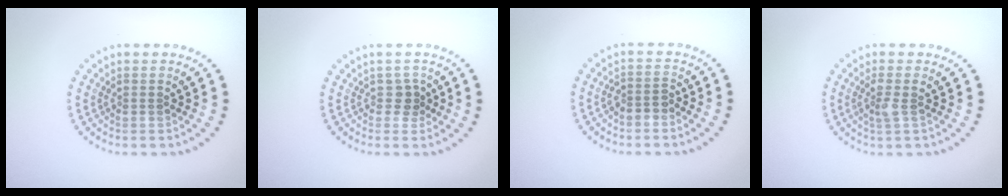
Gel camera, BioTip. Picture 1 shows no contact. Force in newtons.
{"total": 1.2, "press": 1.0, "slide": 0.7}
{"total": 1.6, "press": 1.4, "slide": 0.7}
{"total": 1.7, "press": 1.4, "slide": 0.9}